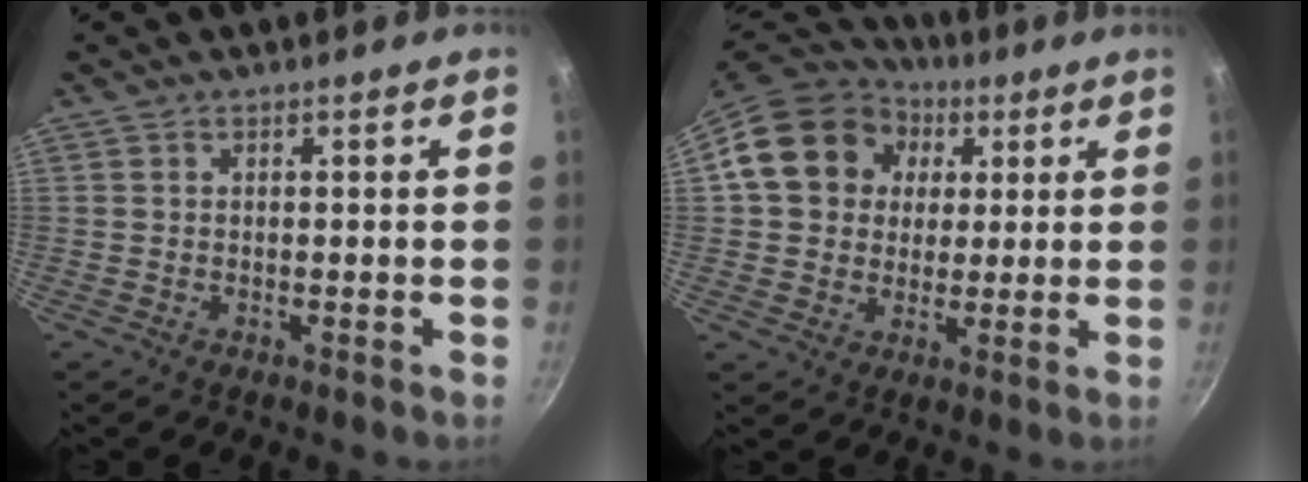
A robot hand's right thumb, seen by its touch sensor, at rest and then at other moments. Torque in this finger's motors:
{"motor_torque": [-0.11, 0.85, 0.59, -0.05, 0.12]}